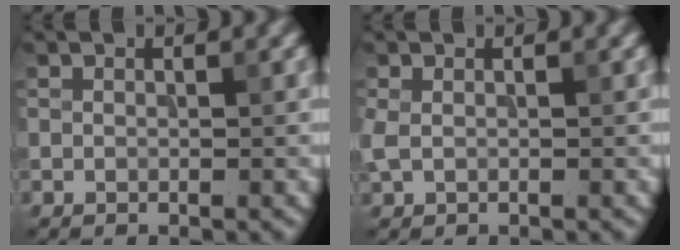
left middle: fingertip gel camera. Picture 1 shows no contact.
{"total": 1.1, "force": [0.1, 0.7, 0.9], "torque": [-0.025, 0.001, 0.001]}